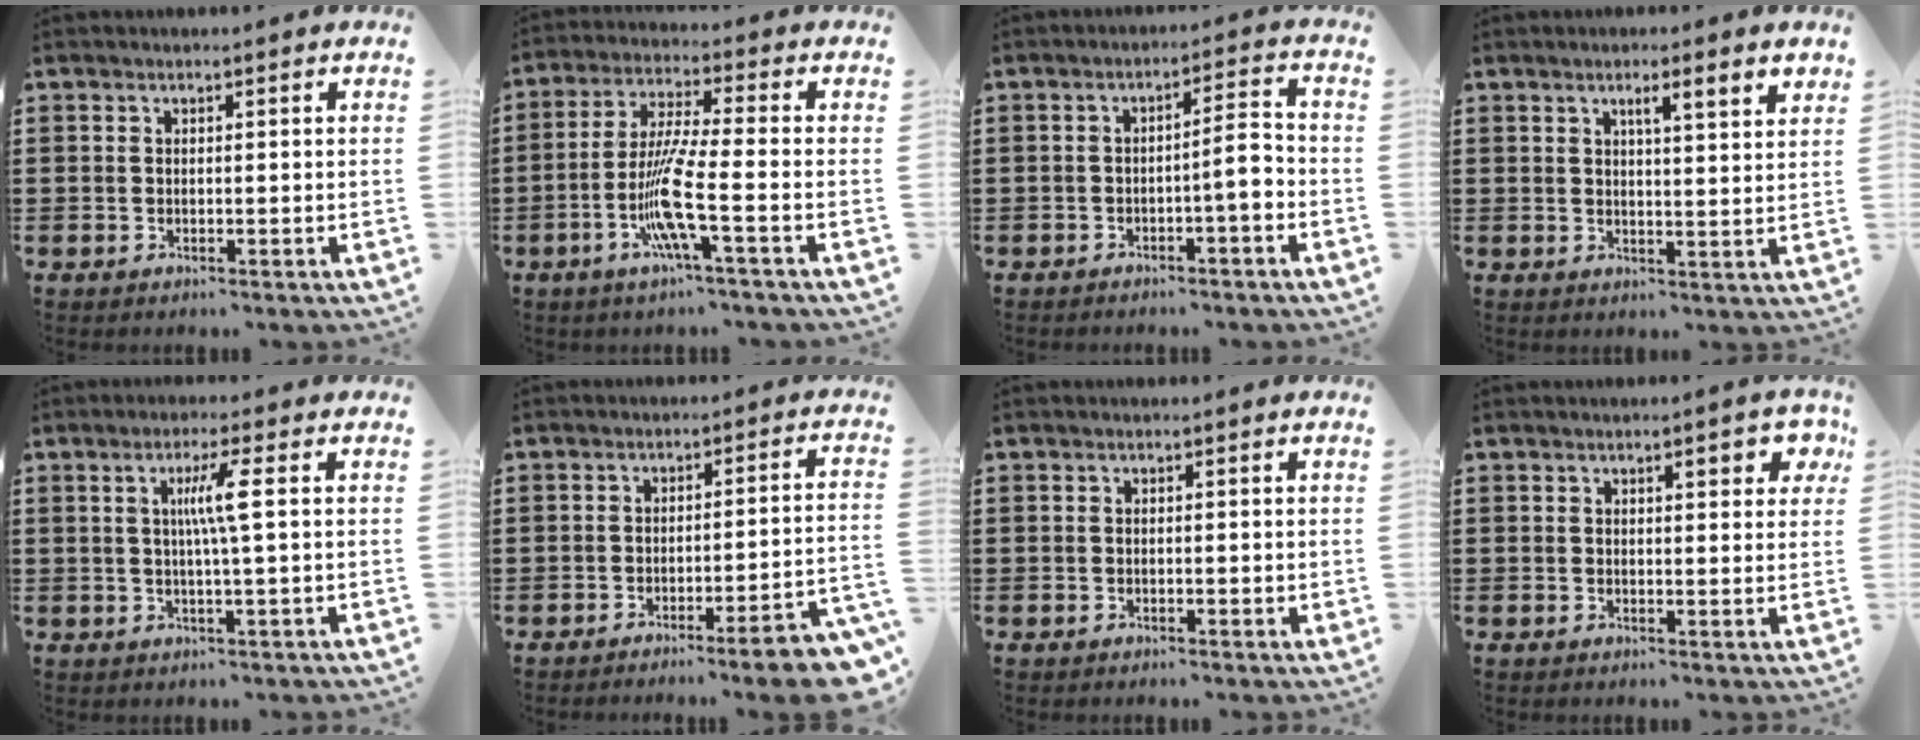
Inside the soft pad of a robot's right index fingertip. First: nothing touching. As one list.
[{"total": 9.7, "force": [-3.5, 0.4, 9.1], "torque": [-0.198, -0.019, -0.075]}, {"total": 5.2, "force": [-1.7, 0.8, 4.9], "torque": [-0.076, 0.002, -0.035]}, {"total": 2.7, "force": [1.4, 0.0, 2.3], "torque": [-0.041, -0.007, 0.018]}, {"total": 5.1, "force": [0.8, -0.3, 5.0], "torque": [-0.098, -0.002, 0.008]}, {"total": 6.1, "force": [-4.7, 0.1, 3.9], "torque": [-0.060, -0.009, -0.087]}, {"total": 0.0}, {"total": 3.6, "force": [1.7, 1.0, 3.0], "torque": [-0.038, -0.001, 0.021]}]